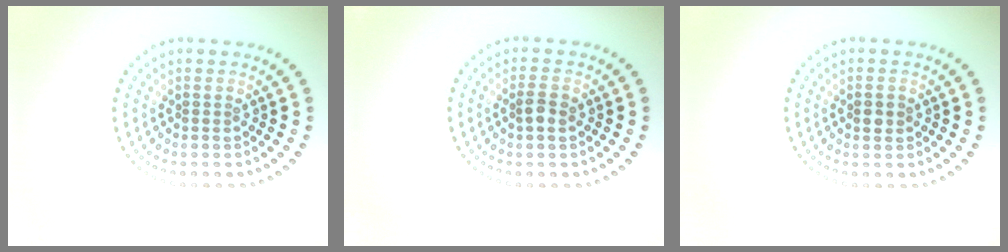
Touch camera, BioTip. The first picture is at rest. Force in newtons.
{"total": 1.6, "press": 1.5, "slide": 0.4}
{"total": 1.5, "press": 1.5, "slide": 0.1}